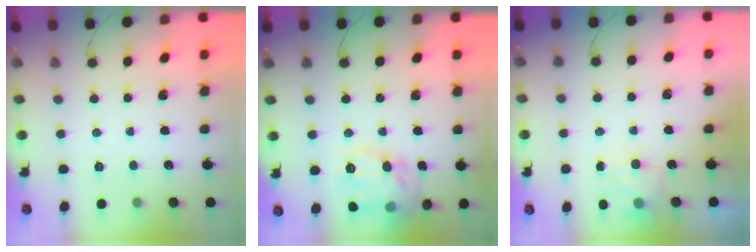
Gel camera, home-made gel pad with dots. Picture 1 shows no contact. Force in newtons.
{"total": 15.1, "press": 15.1, "slide": 0.7}
{"total": 5.6, "press": 5.5, "slide": 1.1}